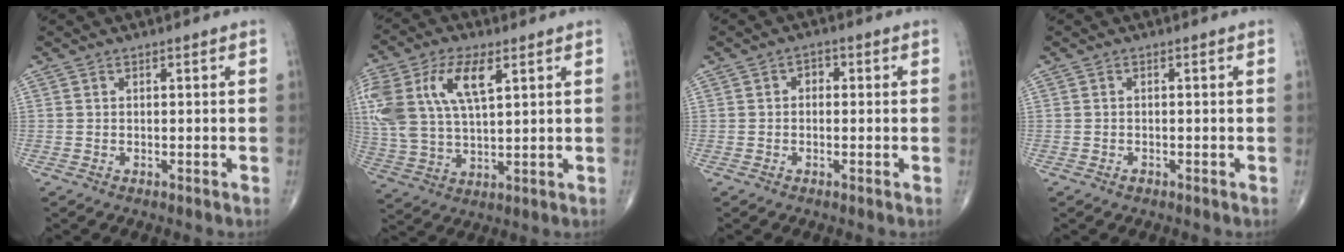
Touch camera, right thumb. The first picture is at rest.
{"total": 17.6, "force": [6.4, 8.6, 13.9], "torque": [-0.313, 0.002, 0.125]}
{"total": 1.8, "force": [0.0, 1.4, 1.2], "torque": [0.000, 0.007, -0.009]}
{"total": 0.7, "force": [-0.5, 0.4, 0.3], "torque": [-0.001, 0.002, -0.010]}